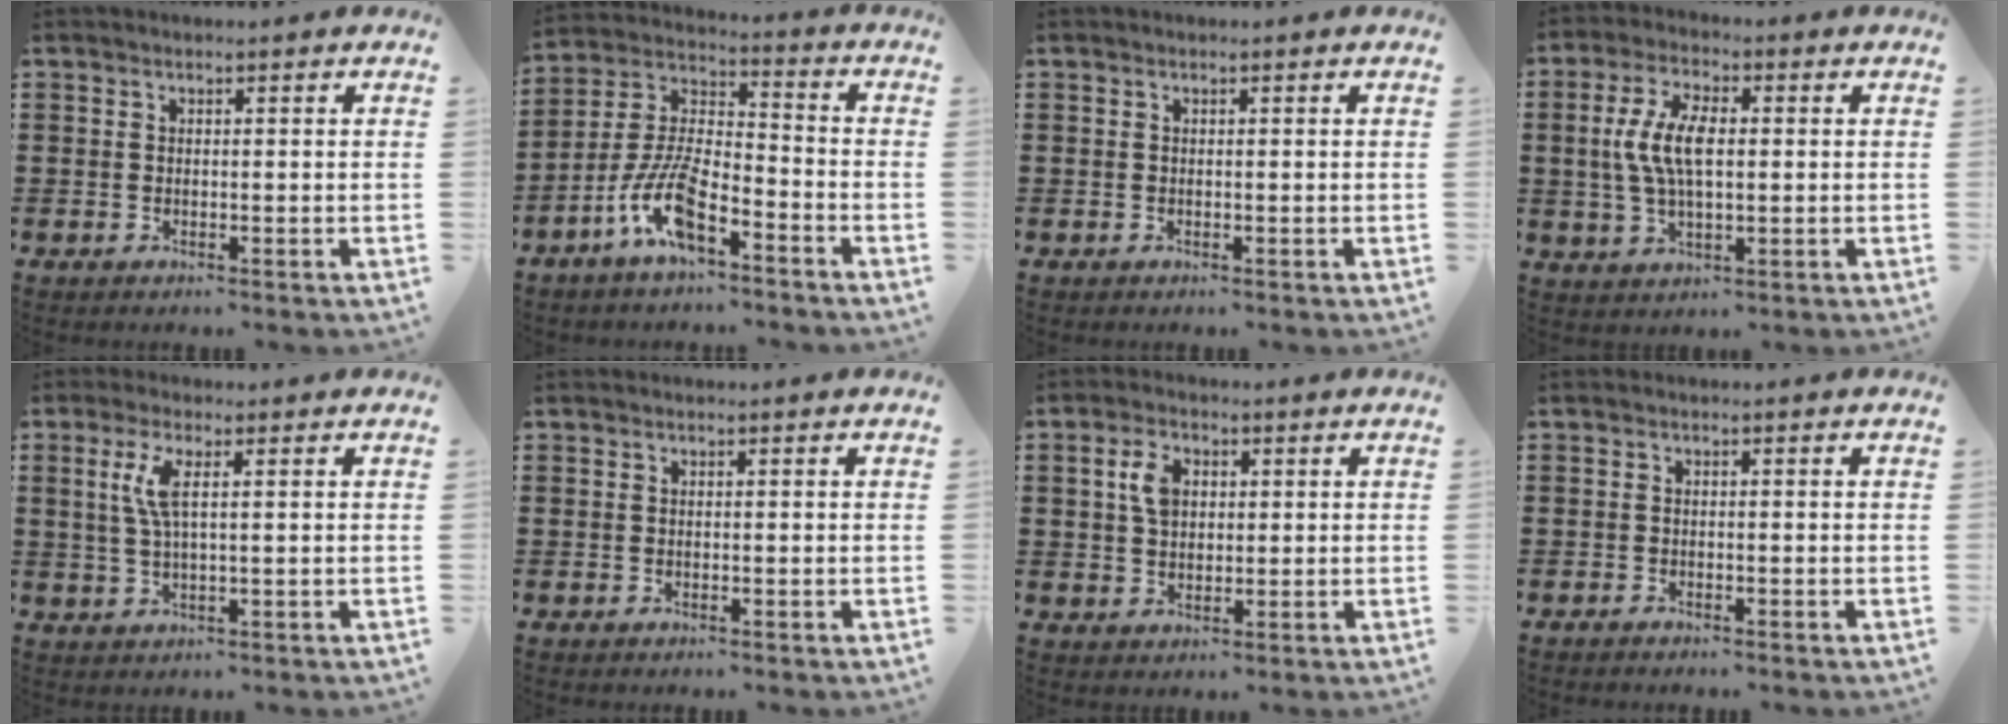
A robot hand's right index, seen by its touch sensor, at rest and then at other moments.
{"total": 9.7, "force": [-6.0, 2.9, 7.1], "torque": [-0.171, -0.010, -0.118]}
{"total": 0.0}
{"total": 7.8, "force": [0.5, 3.4, 7.0], "torque": [-0.161, 0.002, 0.000]}
{"total": 4.4, "force": [1.2, 0.9, 4.2], "torque": [-0.094, 0.001, 0.017]}
{"total": 0.0}
{"total": 4.6, "force": [1.0, 3.1, 3.3], "torque": [-0.075, 0.013, 0.017]}
{"total": 0.6, "force": [-0.6, 0.0, 0.0], "torque": [-0.002, -0.001, -0.014]}